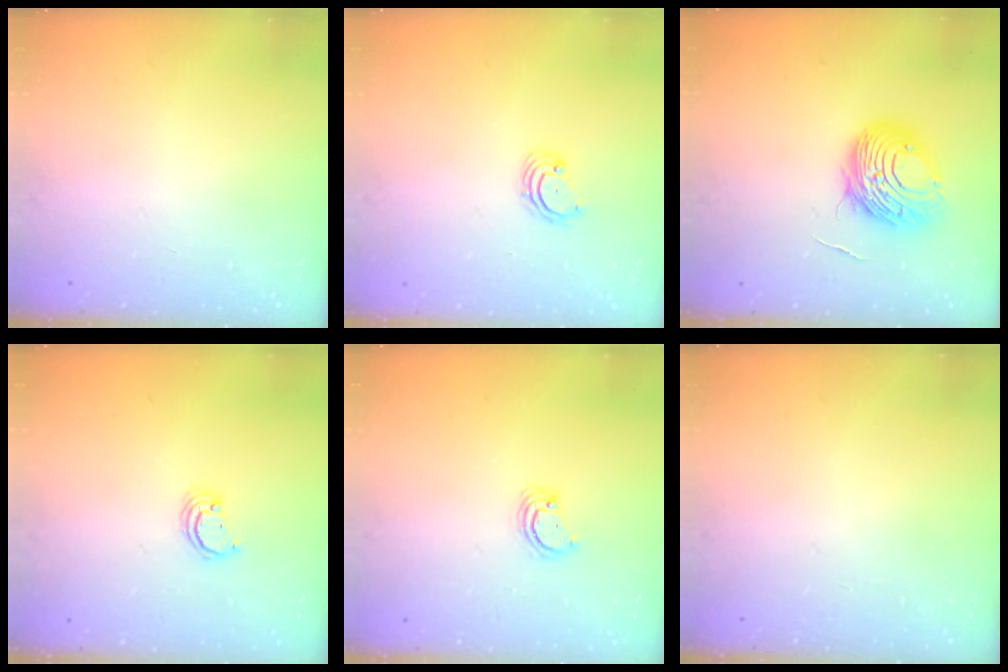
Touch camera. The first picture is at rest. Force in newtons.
{"total": 2.7, "press": 2.7, "slide": 0.3}
{"total": 9.5, "press": 9.5, "slide": 1.0}
{"total": 2.6, "press": 2.6, "slide": 0.2}
{"total": 2.6, "press": 2.6, "slide": 0.3}
{"total": 0.0}